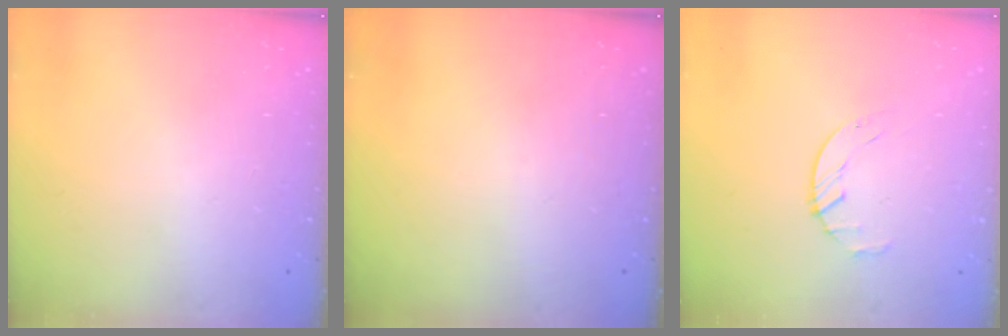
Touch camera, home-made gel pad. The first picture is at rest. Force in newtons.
{"total": 0.0}
{"total": 1.6, "press": 1.6, "slide": 0.3}